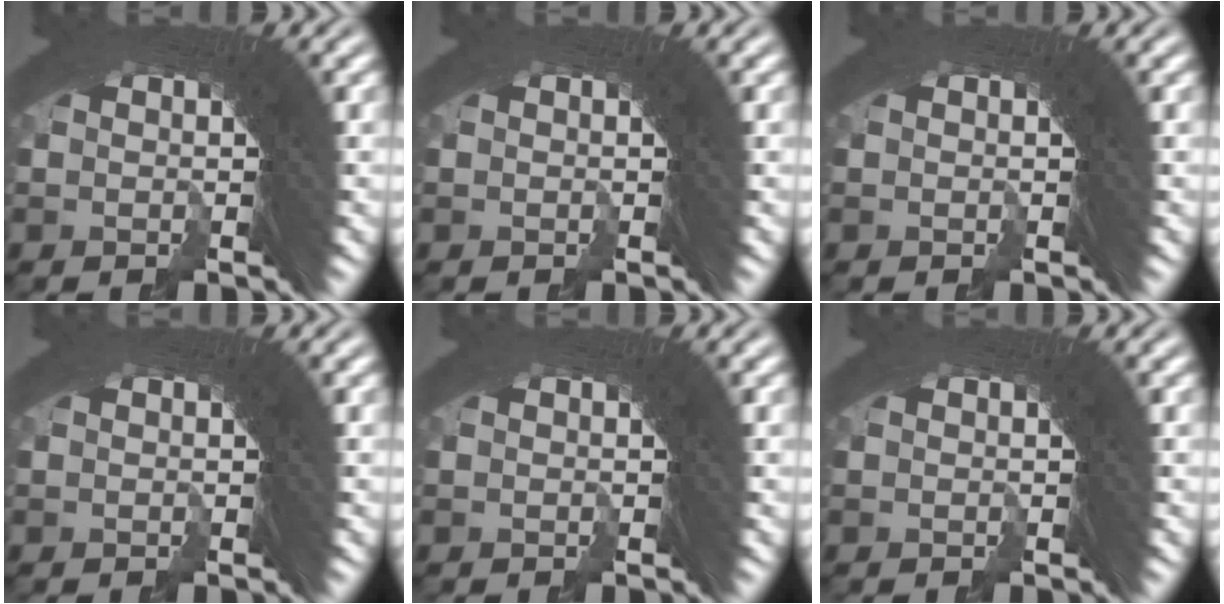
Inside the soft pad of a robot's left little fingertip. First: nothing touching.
{"total": 0.0}
{"total": 0.0}
{"total": 0.0}
{"total": 0.0}
{"total": 0.0}